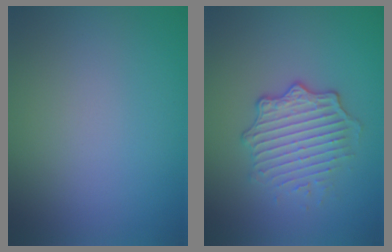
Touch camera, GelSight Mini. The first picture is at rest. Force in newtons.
{"total": 4.5, "press": 3.2, "slide": 3.2}